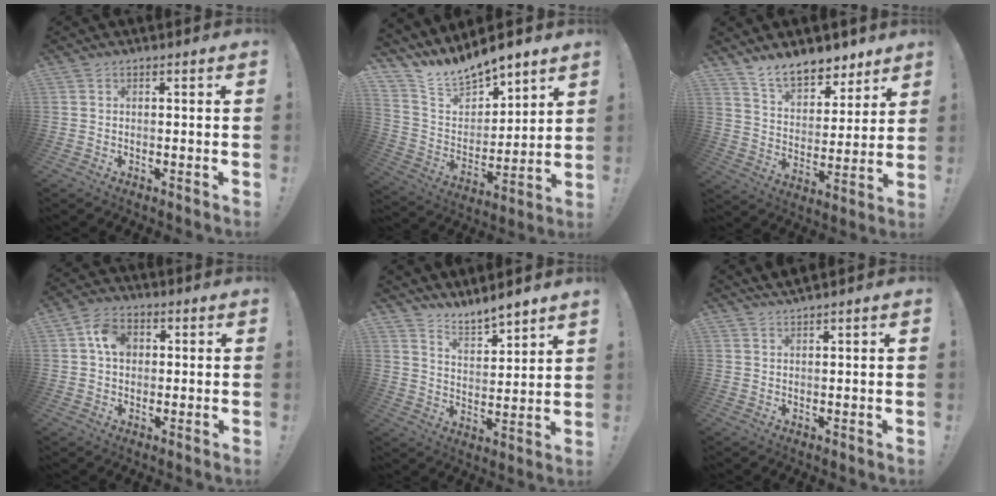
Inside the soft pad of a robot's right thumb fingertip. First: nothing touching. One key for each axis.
{"total": 11.9, "fx": 11.1, "fy": 3.8, "fz": 1.8, "tx": -0.059, "ty": -0.095, "tz": 0.205}
{"total": 11.9, "fx": 9.9, "fy": 5.3, "fz": 3.8, "tx": -0.058, "ty": -0.077, "tz": 0.185}
{"total": 7.9, "fx": 1.8, "fy": 6.0, "fz": 4.8, "tx": -0.068, "ty": 0.005, "tz": 0.033}
{"total": 7.7, "fx": 7.5, "fy": 1.1, "fz": 1.6, "tx": -0.031, "ty": -0.066, "tz": 0.139}
{"total": 2.1, "fx": 1.9, "fy": -0.2, "fz": 0.8, "tx": -0.016, "ty": -0.008, "tz": 0.035}